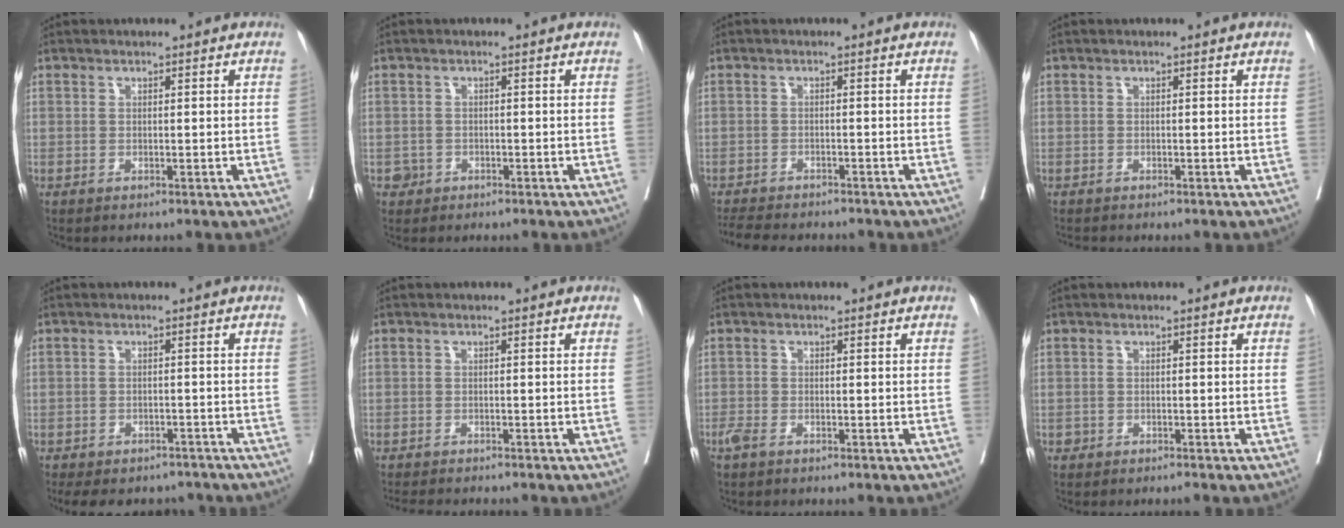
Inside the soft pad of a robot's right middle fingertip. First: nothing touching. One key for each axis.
{"total": 1.5, "fx": -0.8, "fy": 1.3, "fz": 0.0, "tx": 0.000, "ty": 0.006, "tz": -0.013}
{"total": 8.5, "fx": -7.7, "fy": 1.5, "fz": 3.1, "tx": -0.044, "ty": -0.011, "tz": -0.115}
{"total": 0.7, "fx": -0.7, "fy": 0.1, "fz": 0.2, "tx": -0.006, "ty": -0.002, "tz": -0.011}
{"total": 10.0, "fx": -8.7, "fy": 4.3, "fz": 2.5, "tx": -0.038, "ty": 0.005, "tz": -0.106}
{"total": 4.9, "fx": -4.5, "fy": 0.6, "fz": 1.9, "tx": -0.020, "ty": -0.011, "tz": -0.069}
{"total": 1.7, "fx": -1.2, "fy": 0.6, "fz": 1.0, "tx": -0.024, "ty": -0.002, "tz": -0.023}
{"total": 0.5, "fx": -0.5, "fy": 0.2, "fz": 0.1, "tx": -0.001, "ty": 0.000, "tz": -0.011}